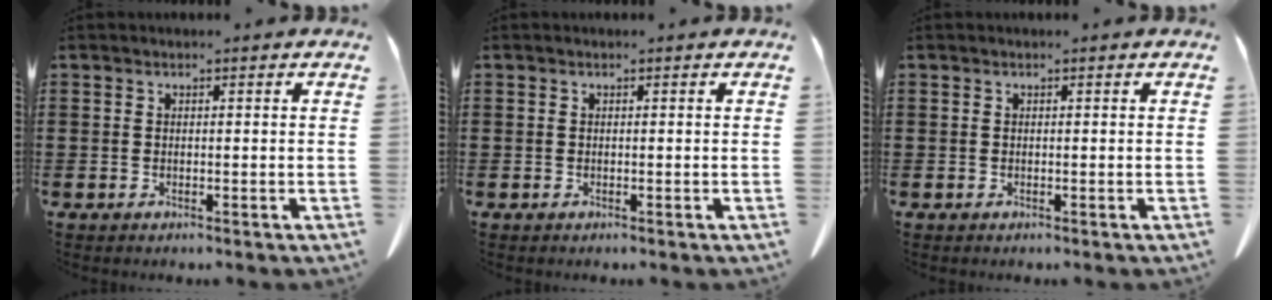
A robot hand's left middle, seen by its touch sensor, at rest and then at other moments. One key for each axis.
{"total": 0.0}
{"total": 0.0}